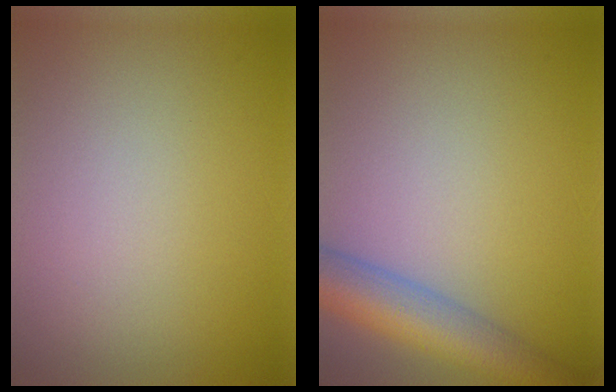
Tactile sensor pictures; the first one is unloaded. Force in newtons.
{"total": 6.2, "press": 6.2, "slide": 0.2}